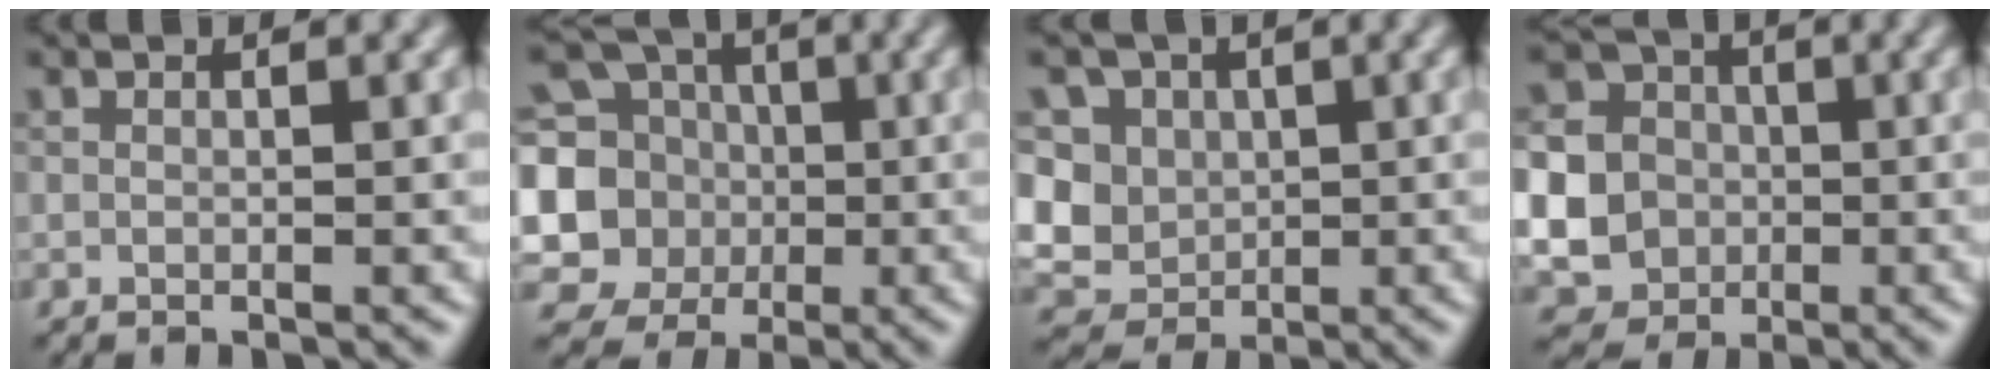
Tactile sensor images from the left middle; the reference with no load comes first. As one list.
[{"total": 9.1, "force": [0.2, 8.3, 3.8], "torque": [-0.095, 0.003, -0.020]}, {"total": 9.6, "force": [1.6, 8.5, 4.2], "torque": [-0.084, 0.032, -0.004]}, {"total": 12.9, "force": [-2.7, 12.0, 4.0], "torque": [-0.123, -0.017, -0.070]}]